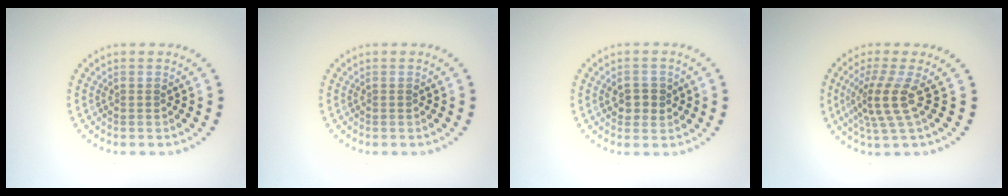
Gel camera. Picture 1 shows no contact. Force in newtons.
{"total": 0.0}
{"total": 2.3, "press": 2.2, "slide": 0.4}
{"total": 3.6, "press": 2.6, "slide": 2.5}